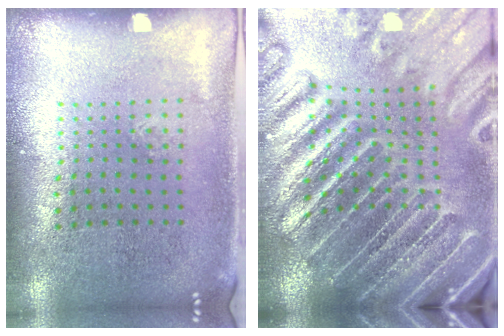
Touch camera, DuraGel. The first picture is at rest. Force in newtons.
{"total": 4.3, "press": 4.1, "slide": 1.4}